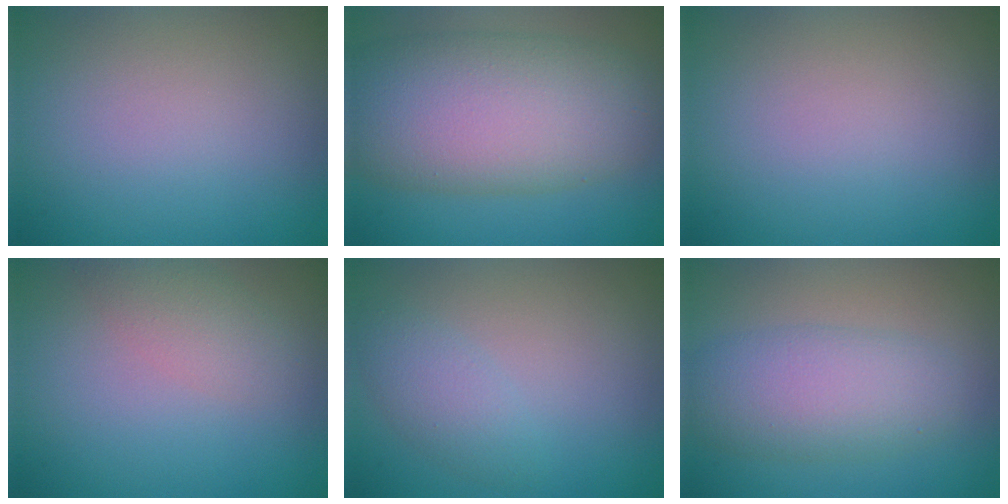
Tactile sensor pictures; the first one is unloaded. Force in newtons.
{"total": 10.9, "press": 10.9, "slide": 0.3}
{"total": 0.0}
{"total": 2.4, "press": 2.4, "slide": 0.2}
{"total": 2.3, "press": 2.3, "slide": 0.1}
{"total": 5.1, "press": 5.1, "slide": 0.0}